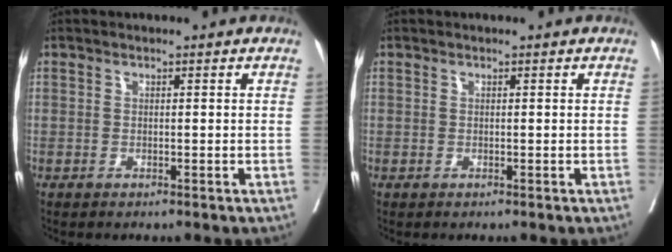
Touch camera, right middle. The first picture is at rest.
{"total": 0.0}